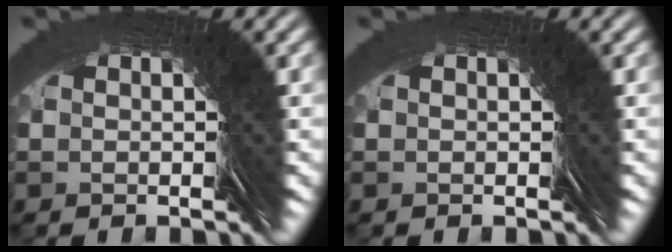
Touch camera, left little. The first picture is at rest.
{"total": 0.0}